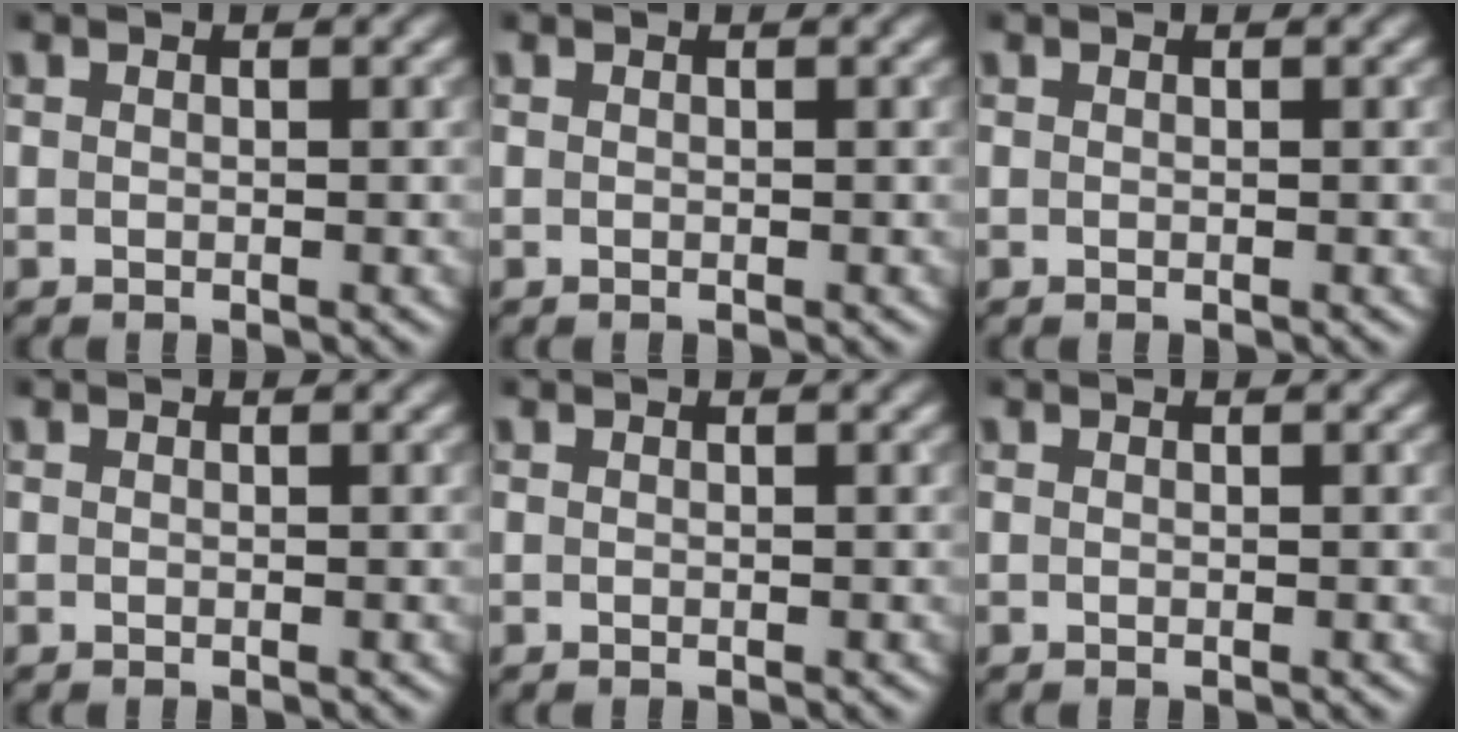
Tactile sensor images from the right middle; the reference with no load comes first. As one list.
[{"total": 0.0}, {"total": 0.0}, {"total": 0.0}, {"total": 0.0}, {"total": 0.0}]